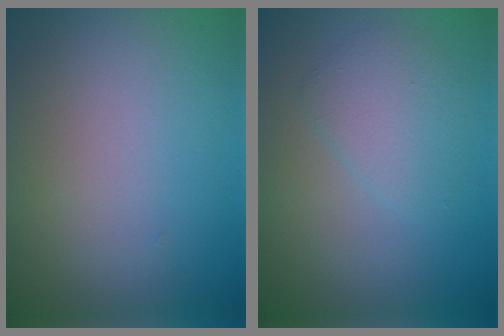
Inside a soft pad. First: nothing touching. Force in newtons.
{"total": 2.6, "press": 2.6, "slide": 0.2}